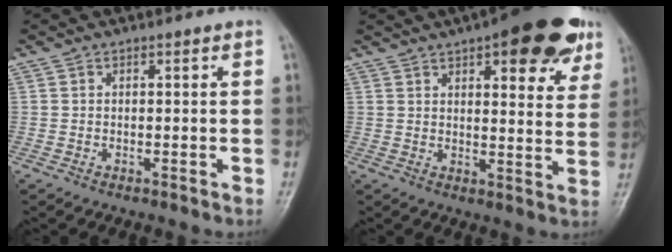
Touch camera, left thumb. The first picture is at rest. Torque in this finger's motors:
{"motor_torque": [1.98, 1.68, 1.24, -1.43, 0.06]}